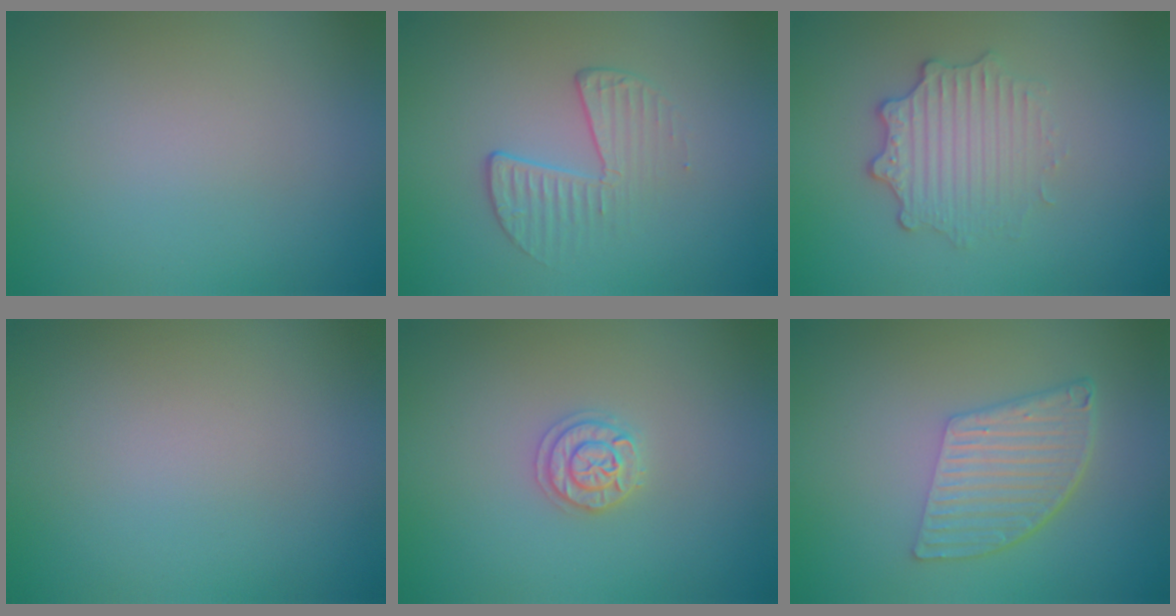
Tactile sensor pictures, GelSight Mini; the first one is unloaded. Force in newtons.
{"total": 2.2, "press": 1.3, "slide": 1.8}
{"total": 3.2, "press": 2.8, "slide": 1.6}
{"total": 0.0}
{"total": 2.0, "press": 1.9, "slide": 0.3}
{"total": 5.7, "press": 4.0, "slide": 4.0}